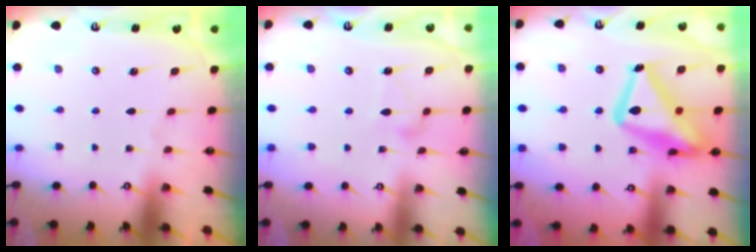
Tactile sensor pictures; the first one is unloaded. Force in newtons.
{"total": 8.1, "press": 8.1, "slide": 0.4}
{"total": 21.7, "press": 21.6, "slide": 2.0}